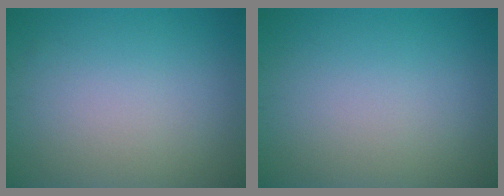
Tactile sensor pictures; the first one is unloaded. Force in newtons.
{"total": 0.0}